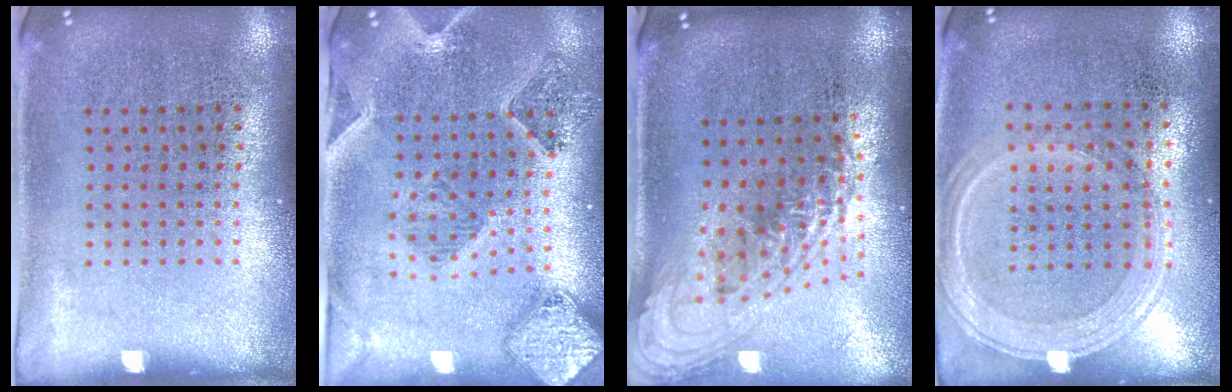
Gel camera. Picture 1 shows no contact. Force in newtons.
{"total": 1.5, "press": 1.4, "slide": 0.4}
{"total": 2.1, "press": 1.7, "slide": 1.3}
{"total": 1.2, "press": 1.1, "slide": 0.5}